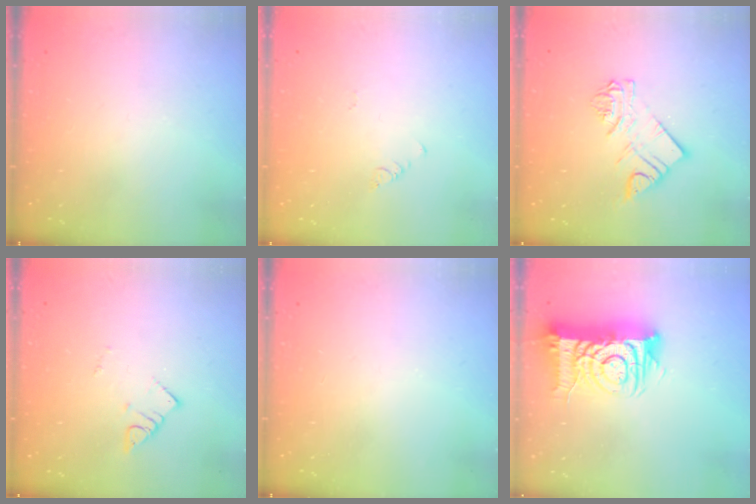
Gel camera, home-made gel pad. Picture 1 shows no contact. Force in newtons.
{"total": 1.9, "press": 1.9, "slide": 0.4}
{"total": 8.9, "press": 8.9, "slide": 0.7}
{"total": 2.6, "press": 2.6, "slide": 0.1}
{"total": 0.0}
{"total": 15.4, "press": 15.4, "slide": 1.3}